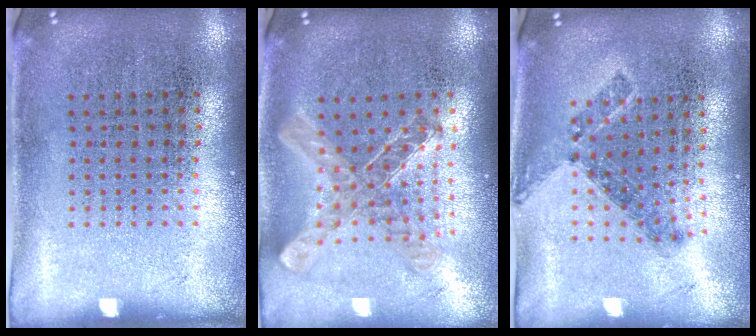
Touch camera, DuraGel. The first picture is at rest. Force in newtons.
{"total": 1.1, "press": 1.1, "slide": 0.2}
{"total": 0.8, "press": 0.8, "slide": 0.3}